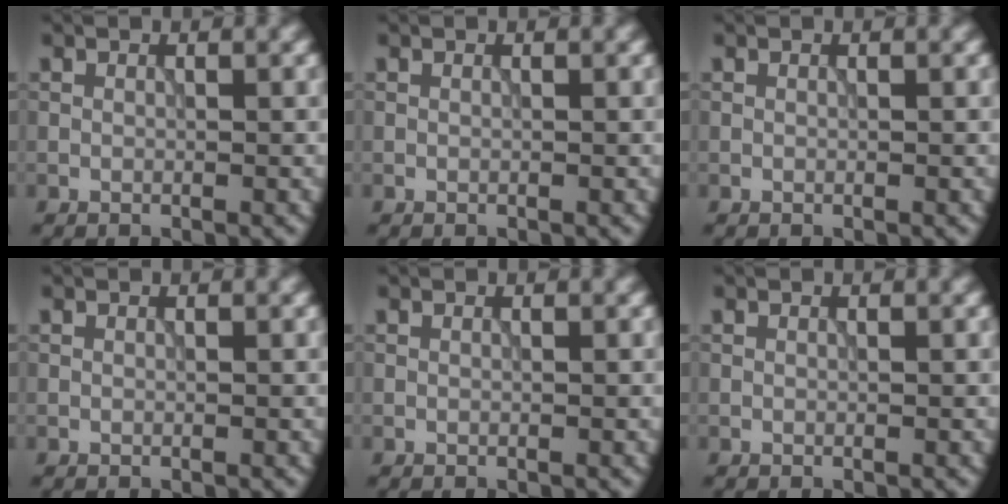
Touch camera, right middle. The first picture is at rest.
{"total": 0.0}
{"total": 0.0}
{"total": 0.0}
{"total": 0.0}
{"total": 0.0}